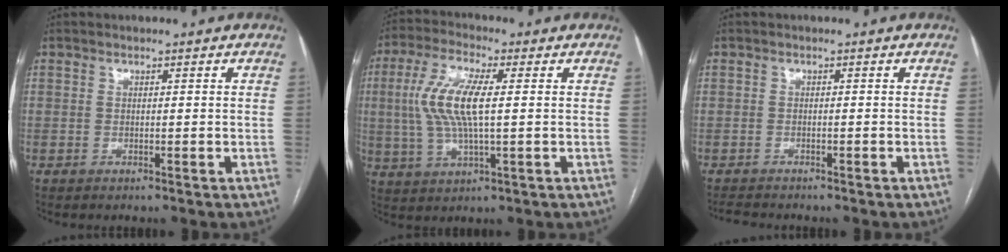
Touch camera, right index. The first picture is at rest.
{"total": 10.1, "force": [1.1, 2.2, 9.8], "torque": [-0.215, 0.008, 0.021]}
{"total": 2.1, "force": [-2.0, 0.6, 0.1], "torque": [-0.004, -0.006, -0.034]}